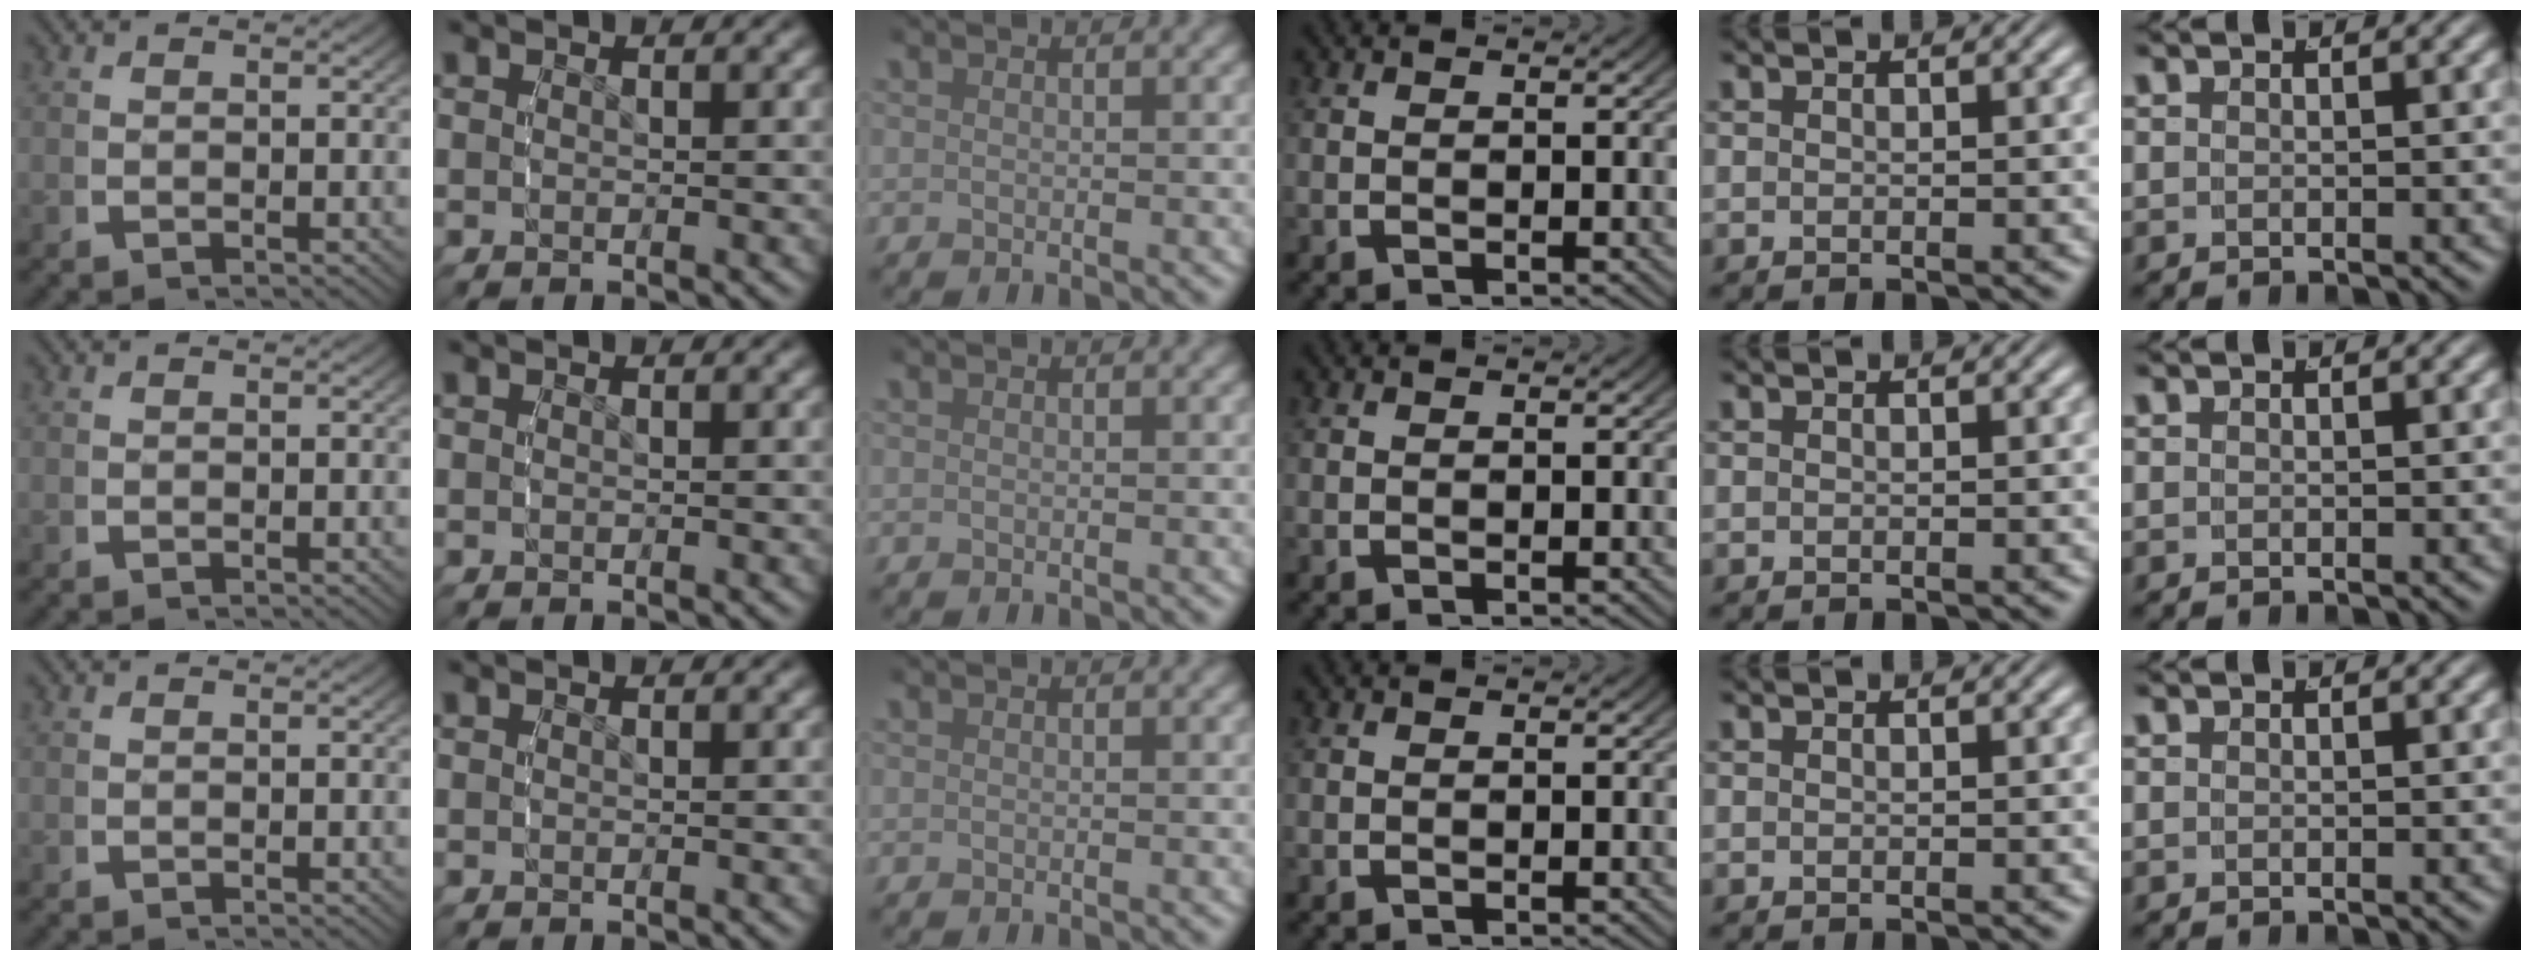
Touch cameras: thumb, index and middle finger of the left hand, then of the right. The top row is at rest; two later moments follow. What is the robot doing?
{"motion": "reach", "object": "bottle cap"}